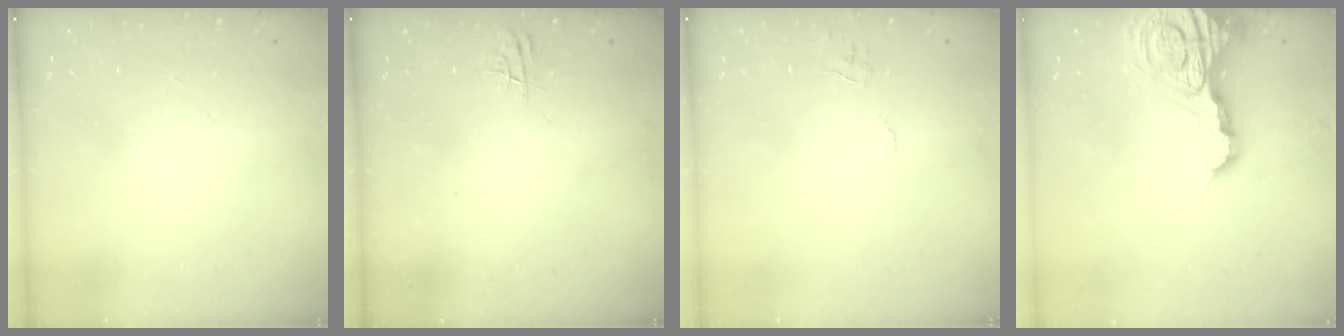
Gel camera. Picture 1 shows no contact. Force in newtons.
{"total": 3.9, "press": 3.8, "slide": 0.4}
{"total": 4.9, "press": 4.8, "slide": 0.4}
{"total": 16.3, "press": 16.2, "slide": 1.7}